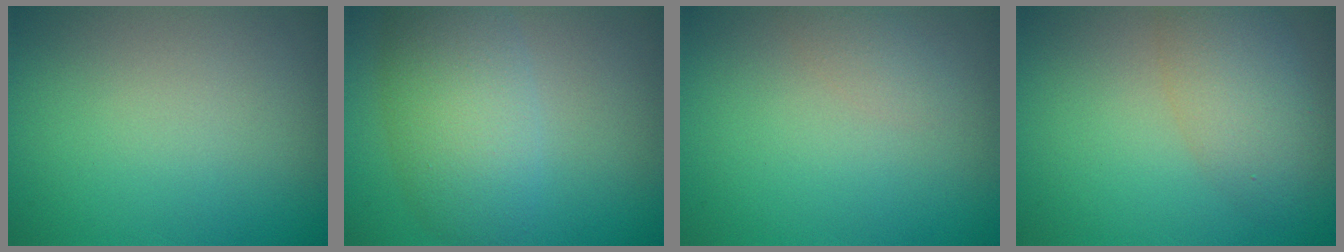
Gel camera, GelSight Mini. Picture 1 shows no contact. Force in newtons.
{"total": 6.1, "press": 6.1, "slide": 0.3}
{"total": 1.0, "press": 1.0, "slide": 0.0}
{"total": 4.0, "press": 4.0, "slide": 0.2}